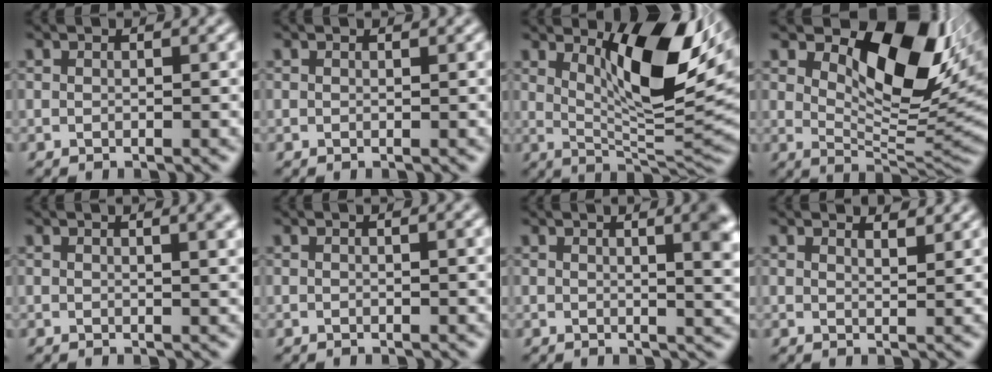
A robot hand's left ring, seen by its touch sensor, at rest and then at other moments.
{"total": 0.0}
{"total": 10.5, "force": [3.8, 3.2, 9.2], "torque": [-0.144, -0.004, 0.076]}
{"total": 10.7, "force": [3.9, 5.2, 8.5], "torque": [-0.129, -0.002, 0.072]}
{"total": 4.2, "force": [2.3, 1.8, 3.1], "torque": [-0.012, 0.025, 0.009]}
{"total": 1.3, "force": [0.4, 0.4, 1.2], "torque": [-0.015, 0.003, 0.001]}
{"total": 6.8, "force": [2.5, 2.7, 5.8], "torque": [-0.021, 0.021, 0.030]}
{"total": 2.6, "force": [2.4, 0.6, 0.8], "torque": [0.000, 0.009, 0.027]}